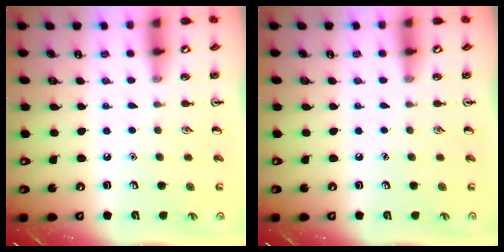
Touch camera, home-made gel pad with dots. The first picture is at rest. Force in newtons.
{"total": 0.0}